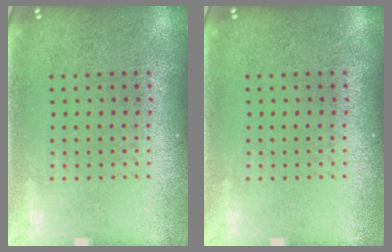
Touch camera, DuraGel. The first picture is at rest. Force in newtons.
{"total": 0.0}